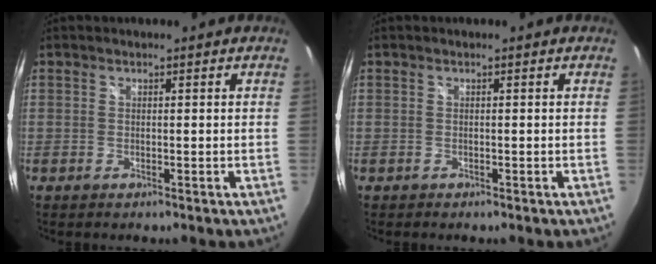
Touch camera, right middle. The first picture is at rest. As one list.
[{"total": 0.0}]